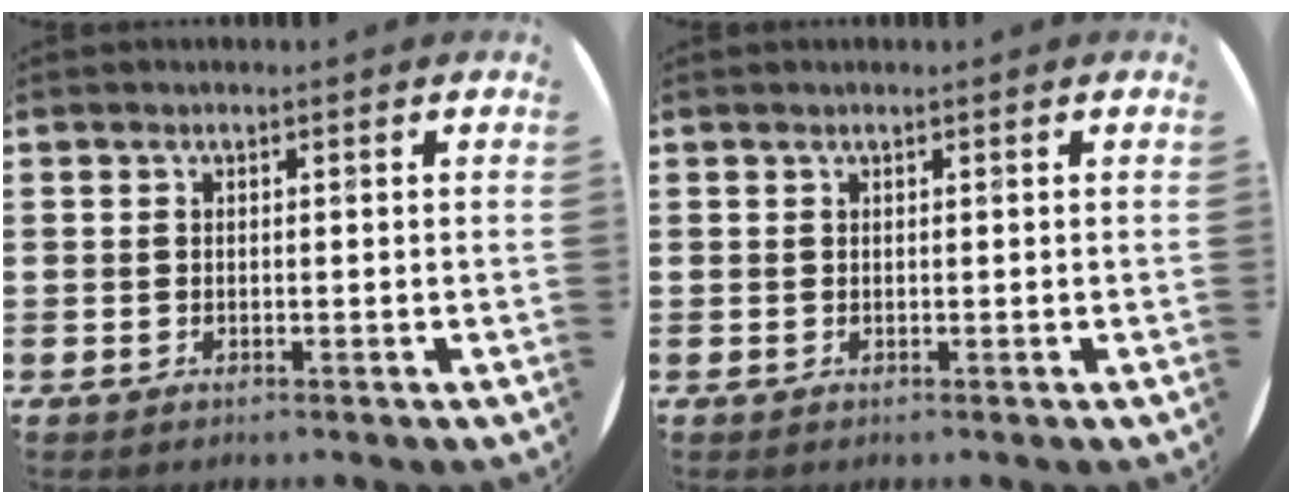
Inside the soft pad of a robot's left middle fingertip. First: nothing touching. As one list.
[{"total": 0.0}]